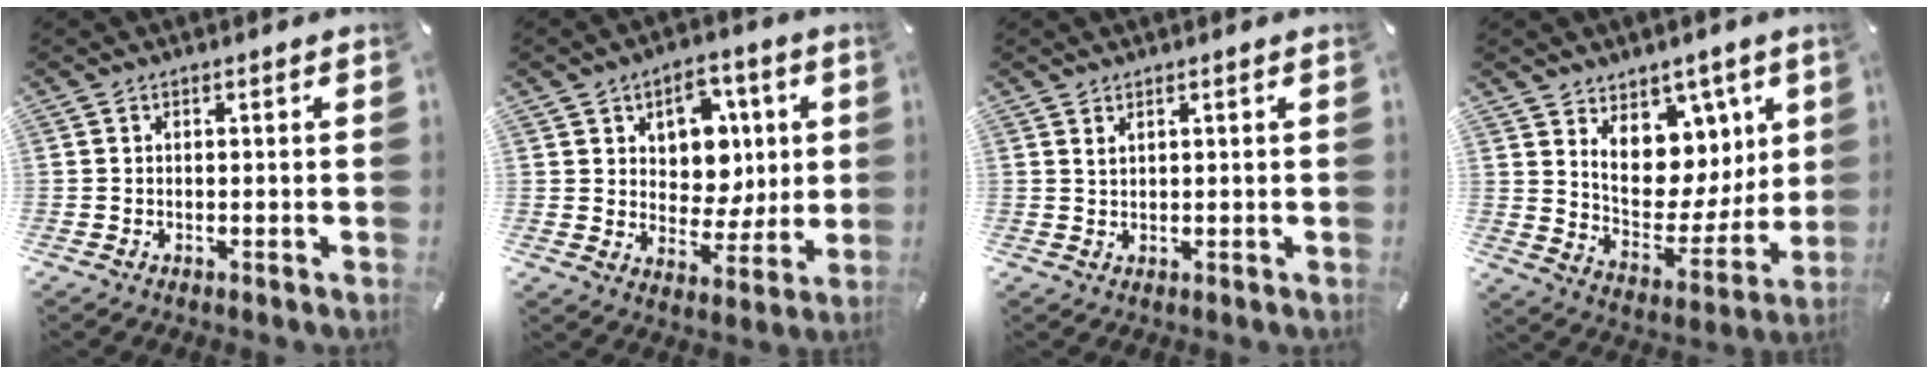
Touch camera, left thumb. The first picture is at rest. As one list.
[{"total": 10.3, "force": [3.2, 8.9, 4.1], "torque": [-0.057, -0.020, 0.060]}, {"total": 1.2, "force": [0.9, 0.3, 0.7], "torque": [-0.016, -0.002, 0.017]}, {"total": 12.3, "force": [5.5, 9.7, 5.2], "torque": [-0.068, -0.066, 0.109]}]